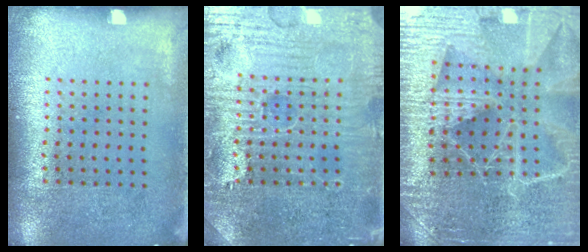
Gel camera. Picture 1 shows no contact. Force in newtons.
{"total": 5.0, "press": 4.8, "slide": 1.6}
{"total": 4.9, "press": 4.5, "slide": 1.8}